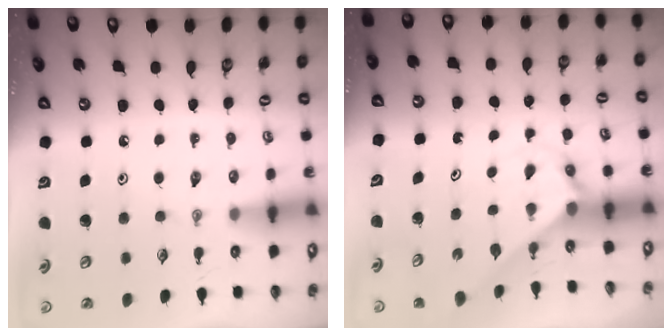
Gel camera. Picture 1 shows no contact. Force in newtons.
{"total": 2.3, "press": 2.3, "slide": 0.2}